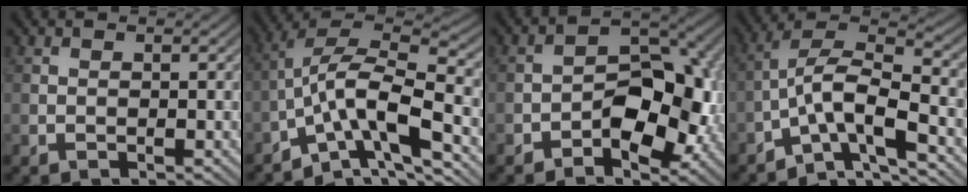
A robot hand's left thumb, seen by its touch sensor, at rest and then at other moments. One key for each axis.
{"total": 11.2, "fx": -5.4, "fy": 3.6, "fz": 9.1, "tx": -0.154, "ty": 0.009, "tz": -0.107}
{"total": 9.0, "fx": -2.4, "fy": 5.4, "fz": 6.7, "tx": -0.080, "ty": 0.006, "tz": -0.048}
{"total": 9.0, "fx": -5.0, "fy": 2.7, "fz": 7.0, "tx": -0.117, "ty": 0.013, "tz": -0.100}